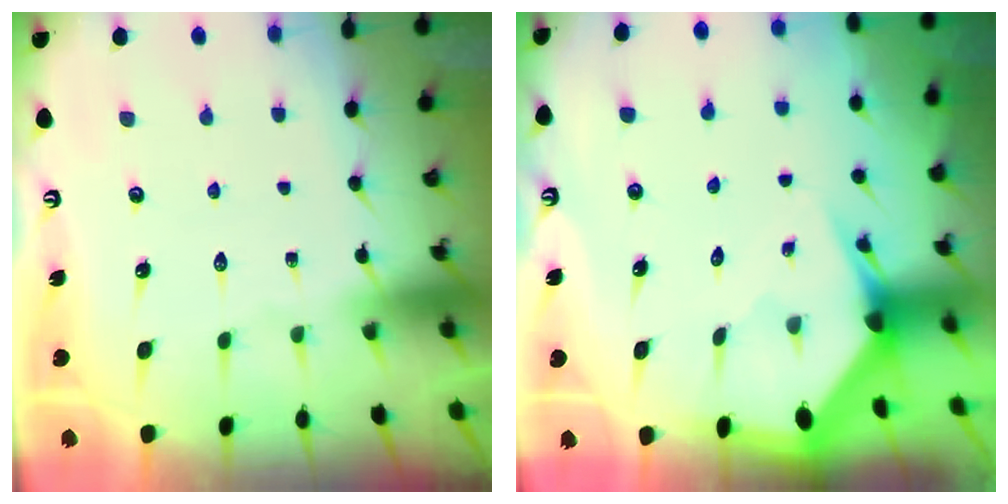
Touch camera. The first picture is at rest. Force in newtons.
{"total": 3.6, "press": 3.6, "slide": 0.3}